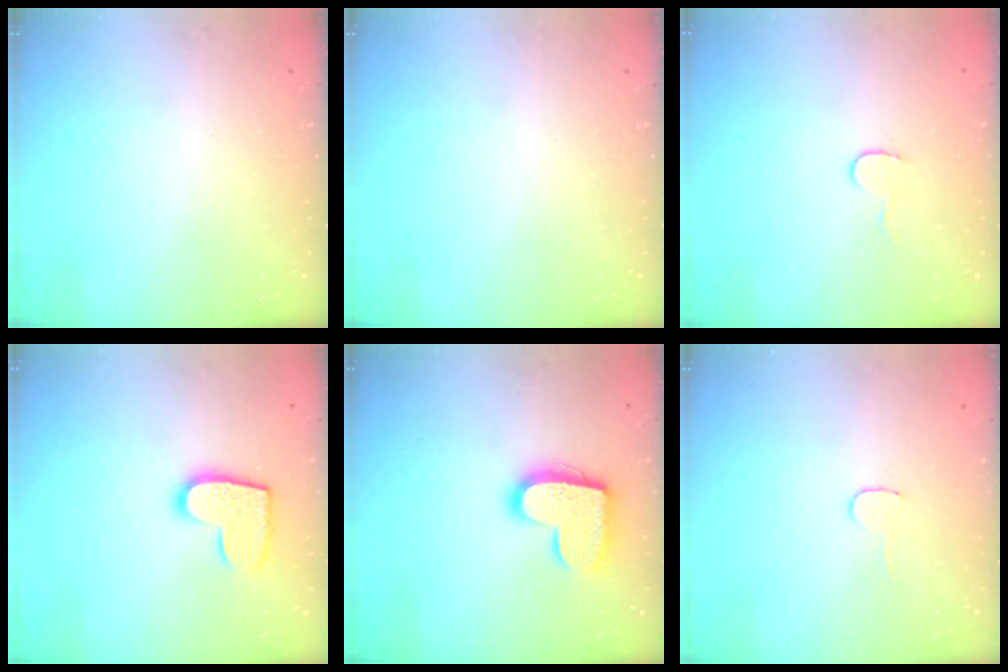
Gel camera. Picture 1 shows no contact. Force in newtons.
{"total": 0.0}
{"total": 5.5, "press": 5.5, "slide": 0.4}
{"total": 12.1, "press": 12.0, "slide": 0.6}
{"total": 15.6, "press": 15.6, "slide": 0.8}
{"total": 4.1, "press": 4.1, "slide": 0.3}